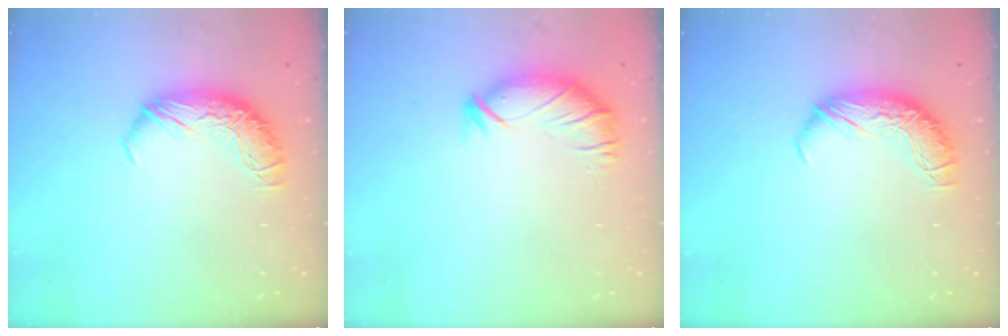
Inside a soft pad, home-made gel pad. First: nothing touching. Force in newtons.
{"total": 3.0, "press": 2.5, "slide": 1.7}
{"total": 0.0}